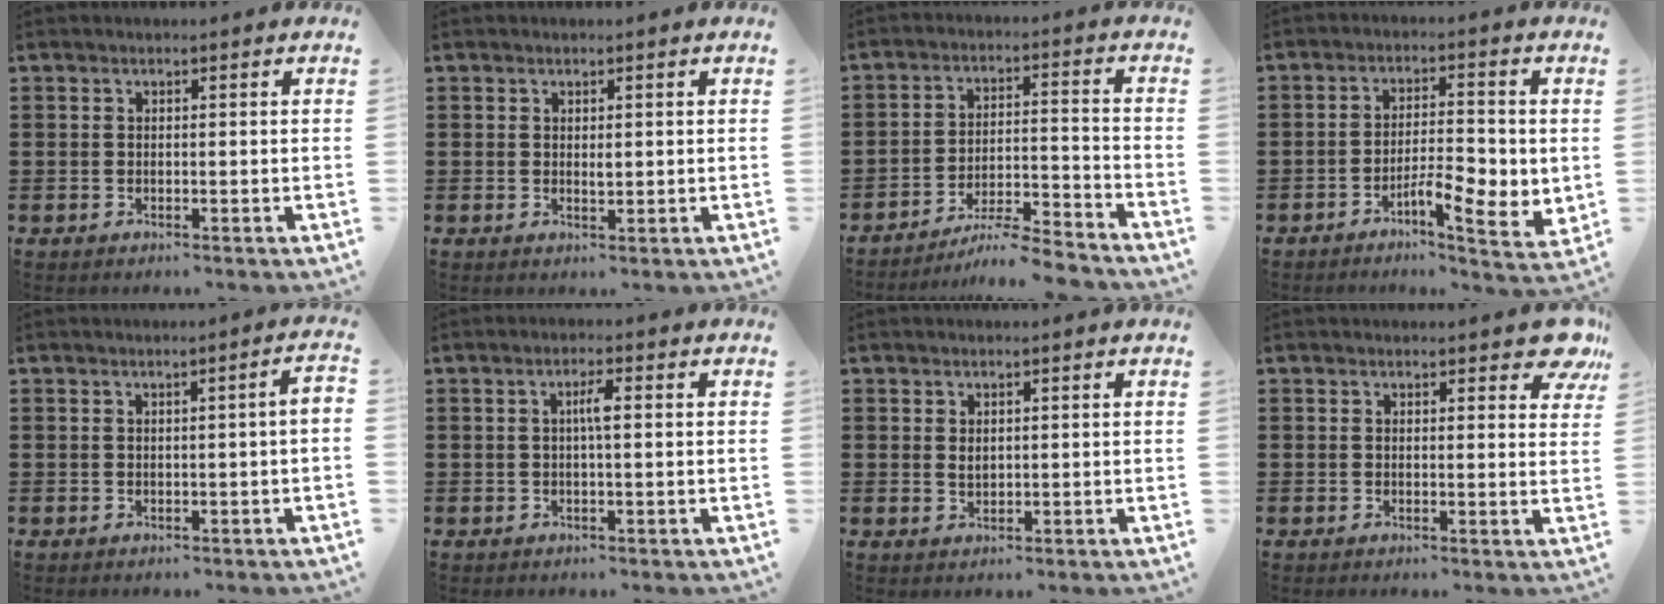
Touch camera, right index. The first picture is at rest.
{"total": 1.2, "force": [0.3, 0.6, 1.0], "torque": [-0.019, 0.004, 0.005]}
{"total": 6.7, "force": [-6.3, 0.1, 2.4], "torque": [-0.042, 0.001, -0.122]}
{"total": 6.7, "force": [-2.3, 2.4, 5.8], "torque": [-0.091, -0.002, -0.041]}
{"total": 1.5, "force": [-0.3, -0.1, 1.5], "torque": [-0.023, -0.004, -0.006]}
{"total": 2.5, "force": [0.1, 0.4, 2.4], "torque": [-0.047, 0.000, 0.000]}
{"total": 1.3, "force": [0.5, 0.8, 0.9], "torque": [-0.020, 0.005, 0.009]}
{"total": 3.4, "force": [2.5, 1.4, 1.9], "torque": [-0.013, -0.004, 0.039]}